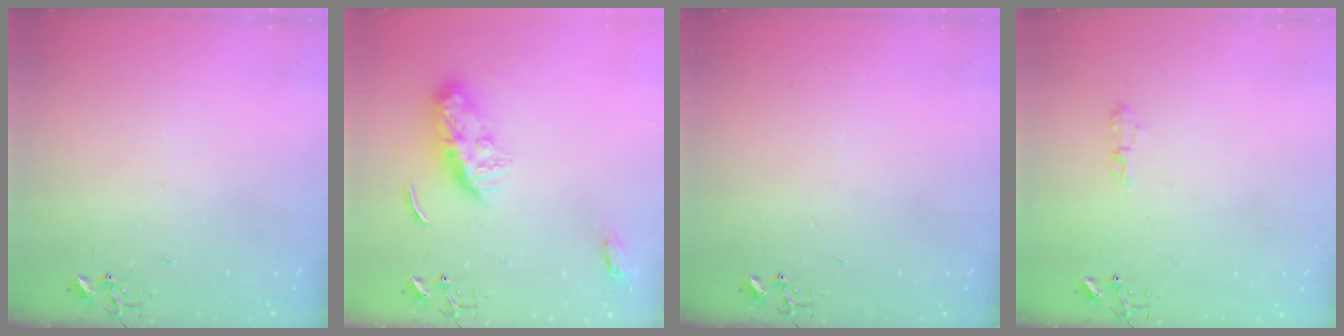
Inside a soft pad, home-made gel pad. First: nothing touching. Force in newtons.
{"total": 11.2, "press": 11.2, "slide": 0.5}
{"total": 0.0}
{"total": 5.4, "press": 5.4, "slide": 0.7}